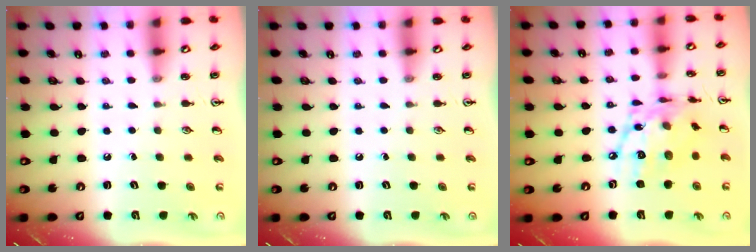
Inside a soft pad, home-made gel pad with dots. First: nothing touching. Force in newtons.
{"total": 0.0}
{"total": 16.7, "press": 16.6, "slide": 1.7}